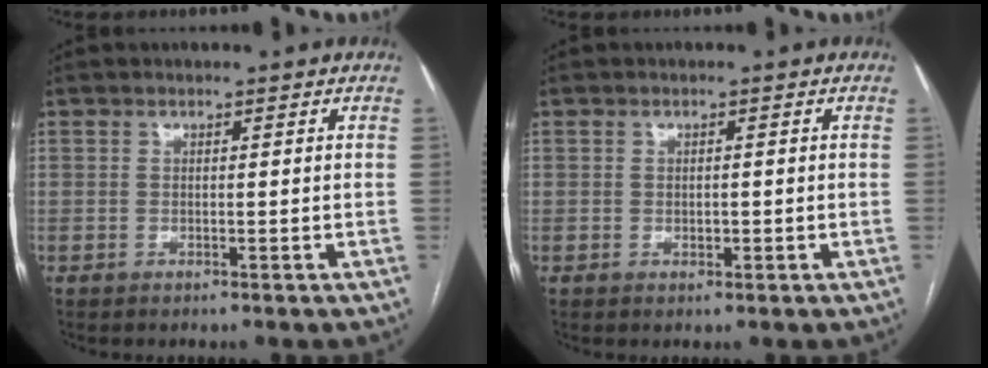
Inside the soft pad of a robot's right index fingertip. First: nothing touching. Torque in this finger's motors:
{"motor_torque": [-0.10, 0.06, -0.06, -0.01]}